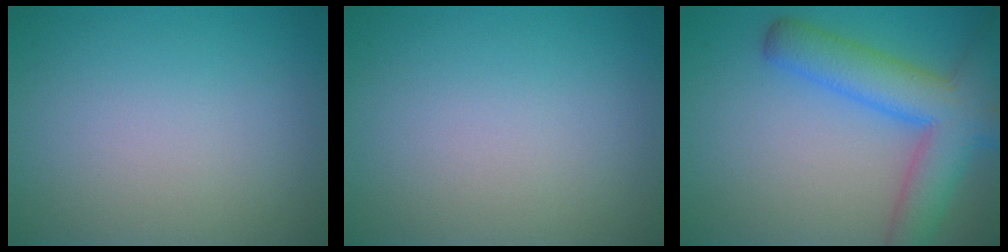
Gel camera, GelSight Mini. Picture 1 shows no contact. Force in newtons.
{"total": 0.0}
{"total": 7.6, "press": 7.6, "slide": 0.4}